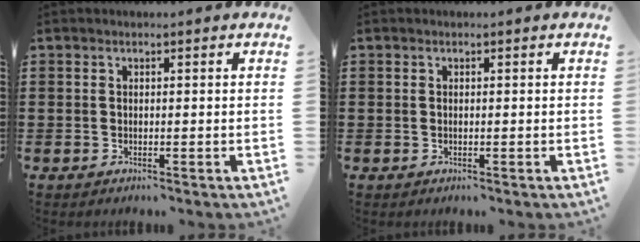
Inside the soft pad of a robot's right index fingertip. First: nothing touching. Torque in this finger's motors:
{"motor_torque": [-0.20, 1.94, -0.07, 0.01]}